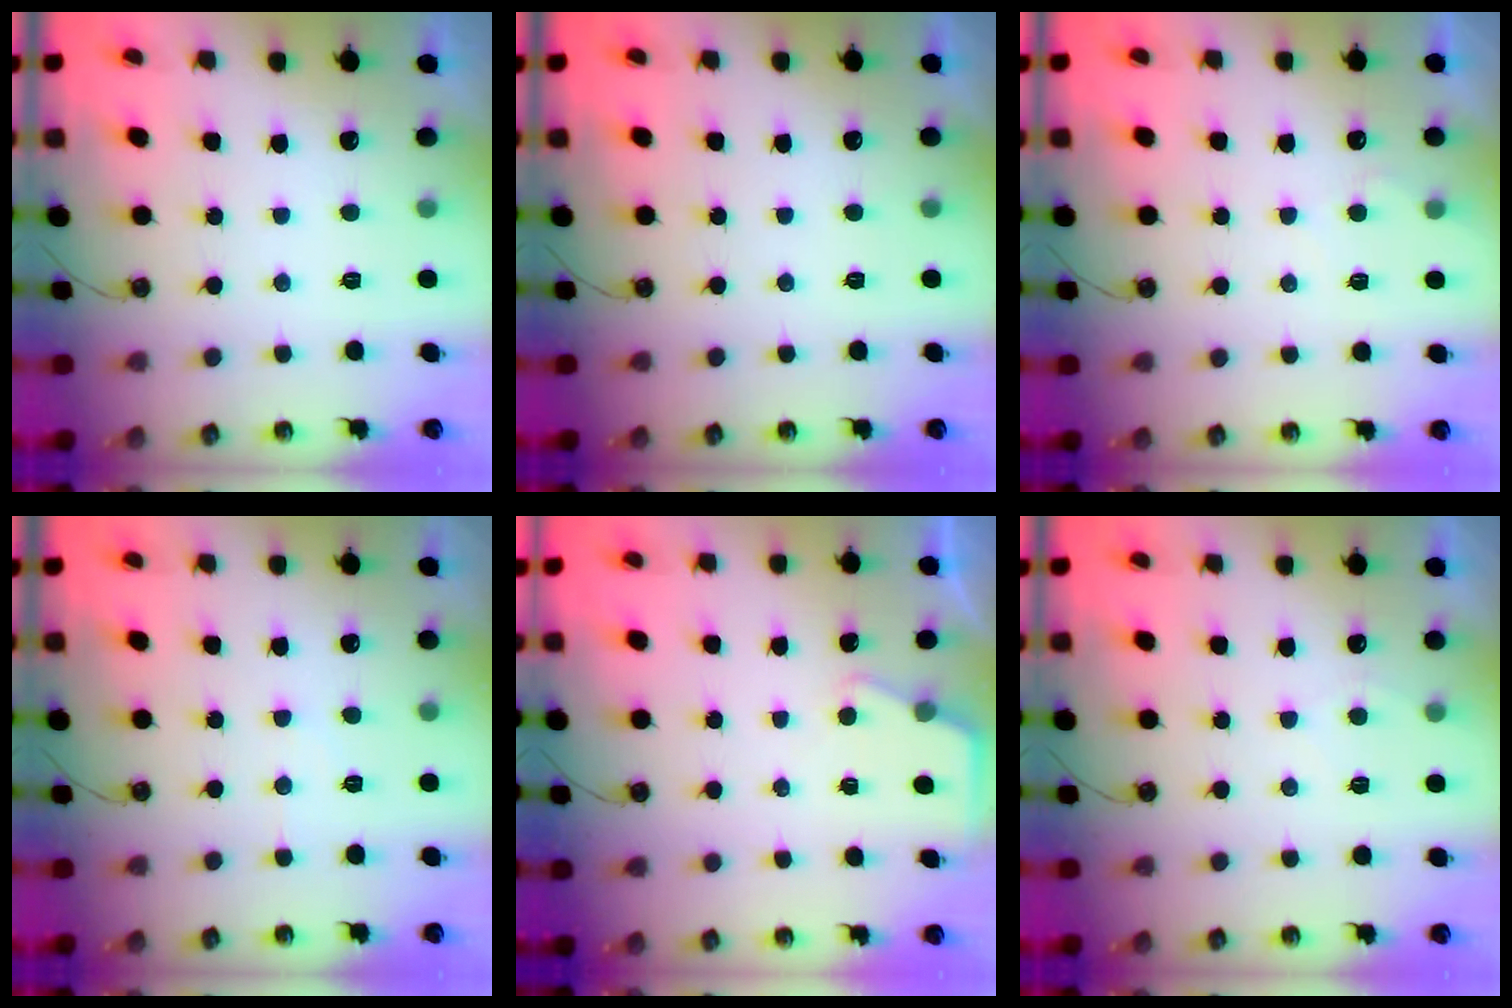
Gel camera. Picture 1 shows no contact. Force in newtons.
{"total": 0.0}
{"total": 3.7, "press": 3.7, "slide": 0.4}
{"total": 5.1, "press": 5.1, "slide": 0.7}
{"total": 3.1, "press": 3.0, "slide": 0.4}
{"total": 4.5, "press": 4.5, "slide": 0.6}